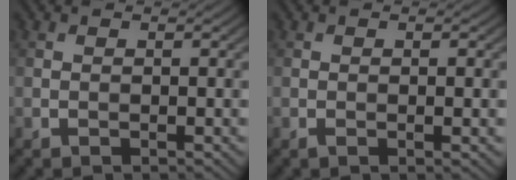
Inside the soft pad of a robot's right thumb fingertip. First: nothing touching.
{"total": 1.3, "force": [-0.3, 0.2, 1.2], "torque": [-0.022, -0.002, -0.005]}